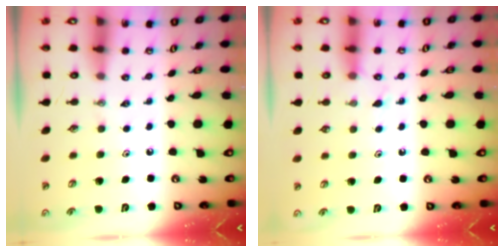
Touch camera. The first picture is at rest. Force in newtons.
{"total": 4.2, "press": 4.2, "slide": 0.5}